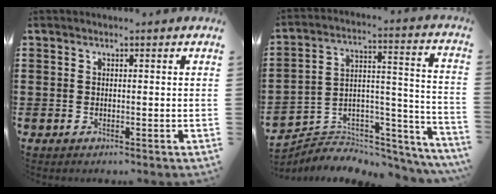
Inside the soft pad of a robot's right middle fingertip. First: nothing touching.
{"total": 4.0, "force": [-3.5, 1.7, -0.6], "torque": [0.005, -0.005, -0.074]}